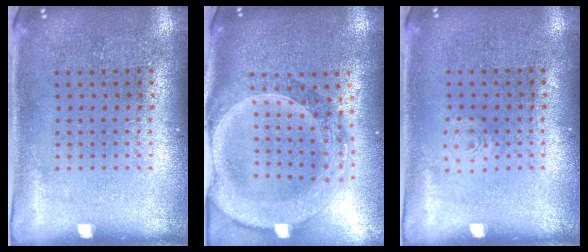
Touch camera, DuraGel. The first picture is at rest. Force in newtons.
{"total": 2.9, "press": 2.5, "slide": 1.5}
{"total": 0.7, "press": 0.7, "slide": 0.2}